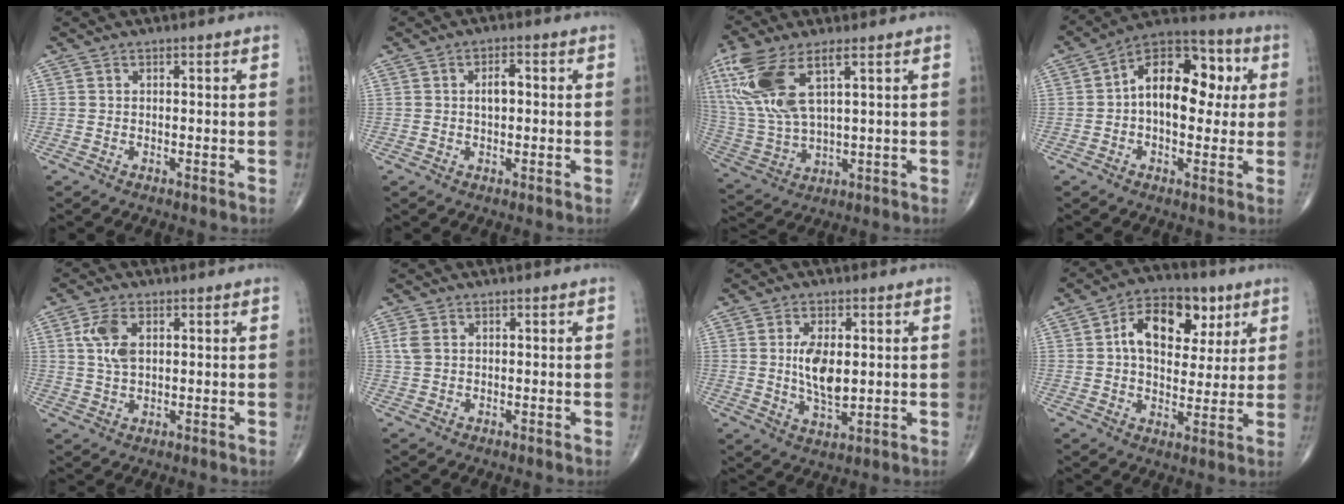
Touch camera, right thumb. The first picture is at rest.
{"total": 3.1, "force": [0.3, 1.6, 2.6], "torque": [-0.043, 0.007, 0.002]}
{"total": 15.9, "force": [6.2, 6.1, 13.3], "torque": [-0.311, -0.014, 0.130]}
{"total": 16.4, "force": [2.0, 9.8, 12.9], "torque": [-0.163, 0.034, 0.021]}
{"total": 6.1, "force": [1.7, 3.4, 4.8], "torque": [-0.103, -0.002, 0.034]}
{"total": 2.2, "force": [0.7, 1.5, 1.5], "torque": [-0.043, 0.006, 0.017]}
{"total": 8.3, "force": [1.0, 4.0, 7.2], "torque": [-0.126, -0.017, 0.022]}
{"total": 14.7, "force": [4.8, 9.4, 10.2], "torque": [-0.127, 0.001, 0.072]}